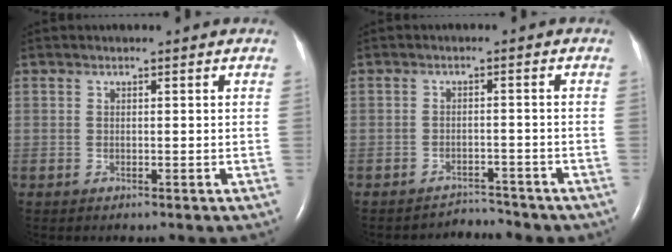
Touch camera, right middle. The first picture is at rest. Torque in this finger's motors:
{"motor_torque": [-0.39, -0.10, -0.09, 0.01]}